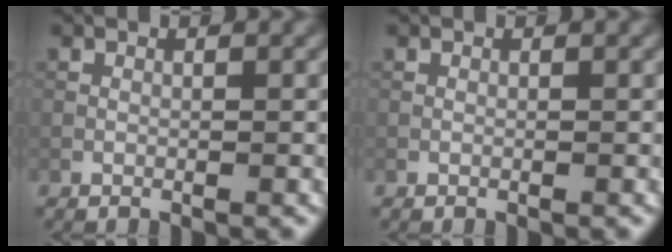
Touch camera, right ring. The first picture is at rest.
{"total": 0.0}